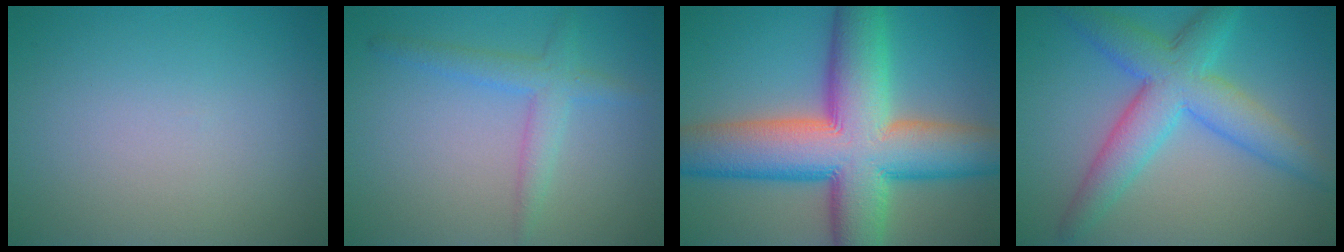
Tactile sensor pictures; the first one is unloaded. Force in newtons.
{"total": 2.8, "press": 2.8, "slide": 0.2}
{"total": 14.9, "press": 14.9, "slide": 0.7}
{"total": 6.9, "press": 6.9, "slide": 0.1}